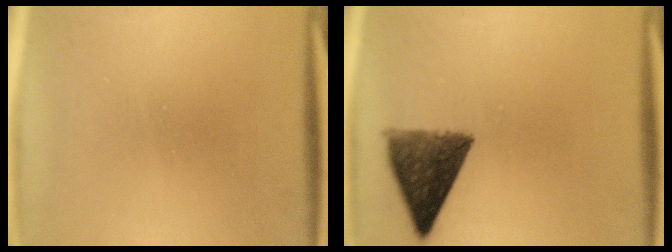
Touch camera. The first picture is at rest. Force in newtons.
{"total": 9.5}